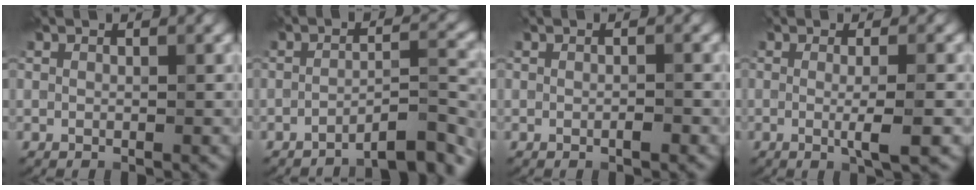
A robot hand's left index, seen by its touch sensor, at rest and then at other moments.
{"total": 6.0, "force": [-5.0, 0.9, 3.3], "torque": [-0.039, 0.016, -0.076]}
{"total": 0.9, "force": [-0.4, 0.2, 0.8], "torque": [-0.017, 0.001, -0.007]}
{"total": 3.5, "force": [-0.5, 0.7, 3.3], "torque": [-0.051, -0.009, -0.010]}